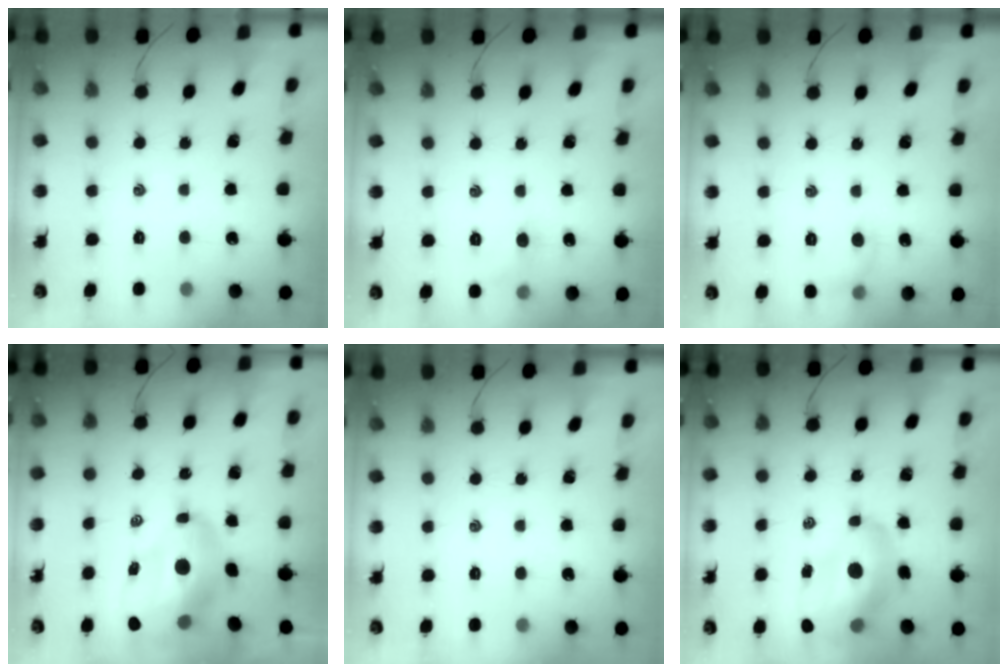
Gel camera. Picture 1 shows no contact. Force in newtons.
{"total": 5.6, "press": 5.3, "slide": 1.8}
{"total": 5.5, "press": 5.4, "slide": 1.1}
{"total": 12.4, "press": 11.9, "slide": 3.5}
{"total": 0.0}
{"total": 13.8, "press": 13.3, "slide": 3.8}